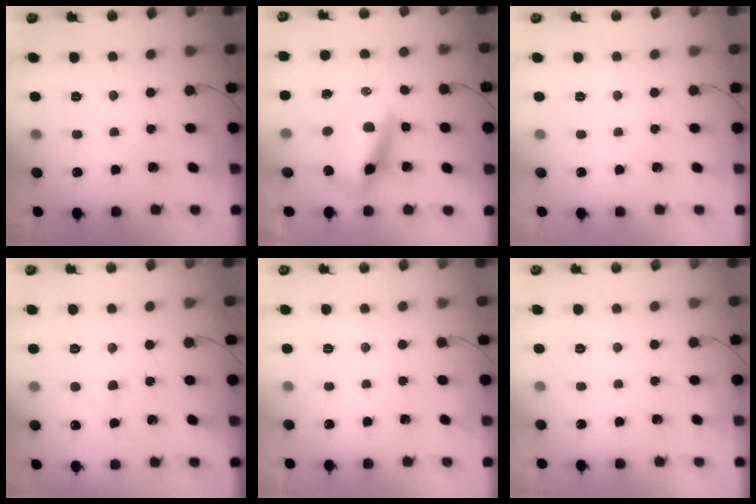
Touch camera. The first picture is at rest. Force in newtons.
{"total": 10.2, "press": 9.9, "slide": 2.2}
{"total": 0.0}
{"total": 1.9, "press": 1.6, "slide": 1.0}
{"total": 0.0}
{"total": 0.0}